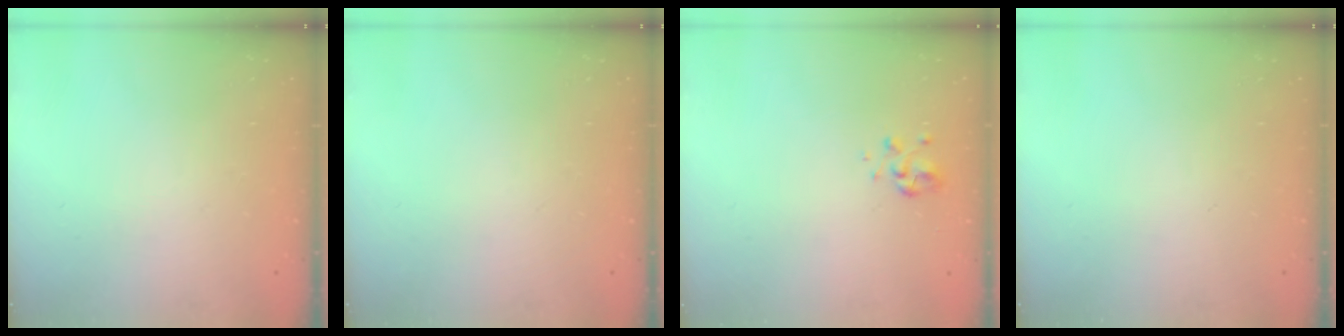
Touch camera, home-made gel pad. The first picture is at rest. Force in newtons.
{"total": 0.0}
{"total": 4.3, "press": 4.2, "slide": 0.7}
{"total": 0.0}